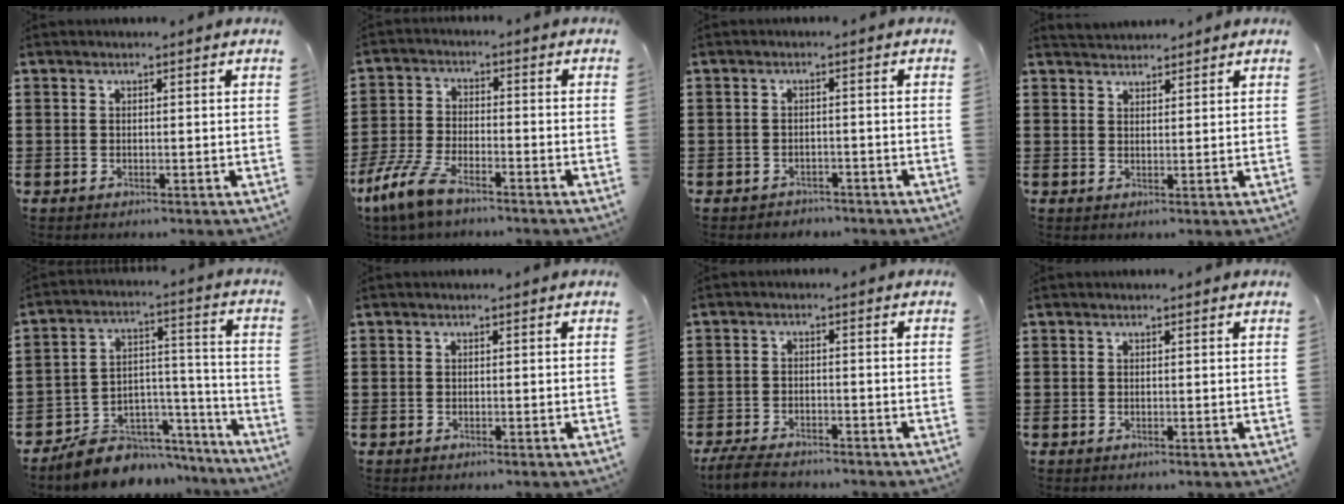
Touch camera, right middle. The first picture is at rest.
{"total": 7.5, "force": [-5.6, 2.2, 4.4], "torque": [-0.117, -0.006, -0.114]}
{"total": 1.7, "force": [-1.6, 0.5, -0.2], "torque": [-0.003, 0.002, -0.037]}
{"total": 2.2, "force": [2.2, 0.3, -0.2], "torque": [-0.004, -0.001, 0.044]}
{"total": 7.3, "force": [-6.5, 3.4, 0.2], "torque": [-0.008, 0.018, -0.120]}
{"total": 0.0}
{"total": 4.3, "force": [-4.0, 0.8, 1.3], "torque": [-0.035, -0.001, -0.083]}
{"total": 0.0}